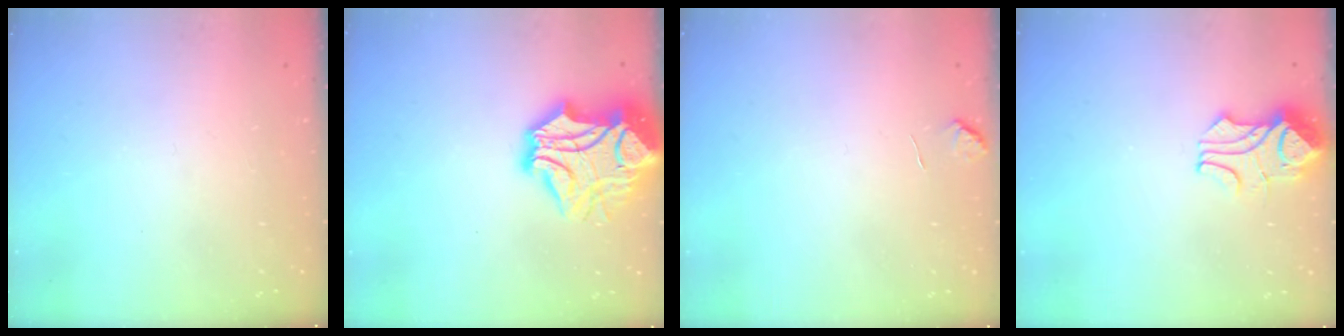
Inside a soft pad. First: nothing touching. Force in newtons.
{"total": 15.0, "press": 14.8, "slide": 2.2}
{"total": 0.8, "press": 0.4, "slide": 0.7}
{"total": 3.4, "press": 3.3, "slide": 1.1}